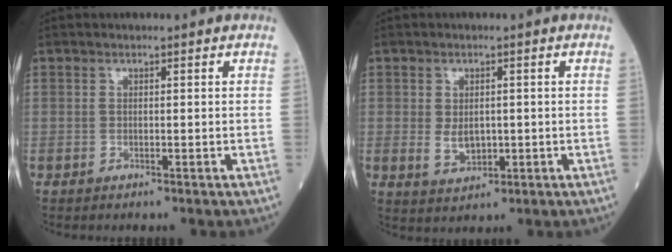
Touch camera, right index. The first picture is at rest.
{"total": 3.7, "force": [-0.2, 2.3, 2.8], "torque": [-0.050, -0.003, 0.008]}